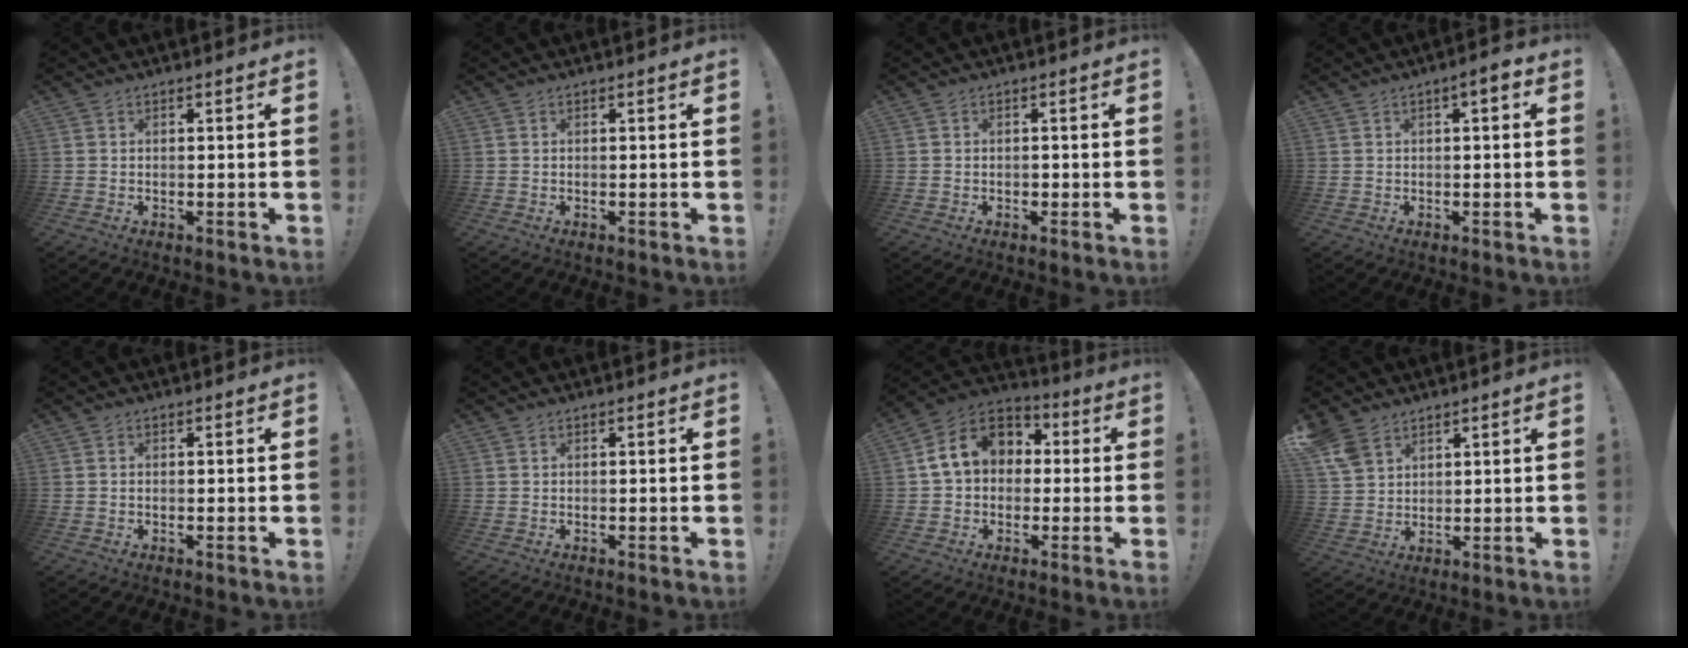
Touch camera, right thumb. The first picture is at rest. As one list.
[{"total": 0.0}, {"total": 0.9, "force": [-0.6, 0.6, 0.3], "torque": [-0.004, 0.001, -0.010]}, {"total": 3.0, "force": [0.1, 0.7, 2.9], "torque": [-0.036, 0.001, -0.004]}, {"total": 0.0}, {"total": 0.0}, {"total": 13.7, "force": [2.9, 10.7, 8.0], "torque": [-0.125, 0.014, 0.061]}, {"total": 7.2, "force": [4.9, 4.4, 2.9], "torque": [-0.059, -0.020, 0.101]}]